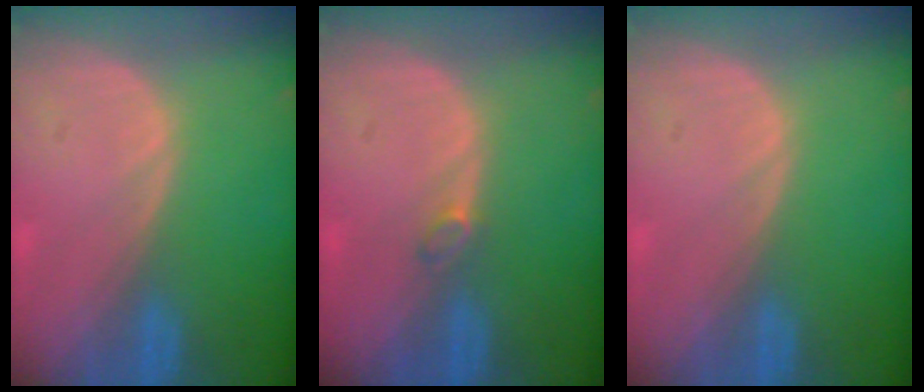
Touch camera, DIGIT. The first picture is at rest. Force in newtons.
{"total": 1.2, "press": 1.2, "slide": 0.4}
{"total": 0.0}